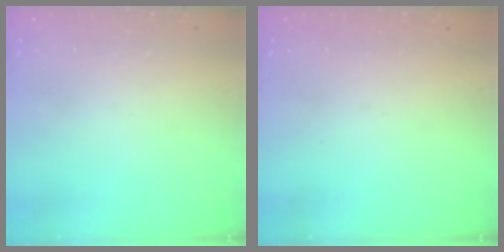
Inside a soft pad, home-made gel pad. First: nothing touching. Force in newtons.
{"total": 0.0}